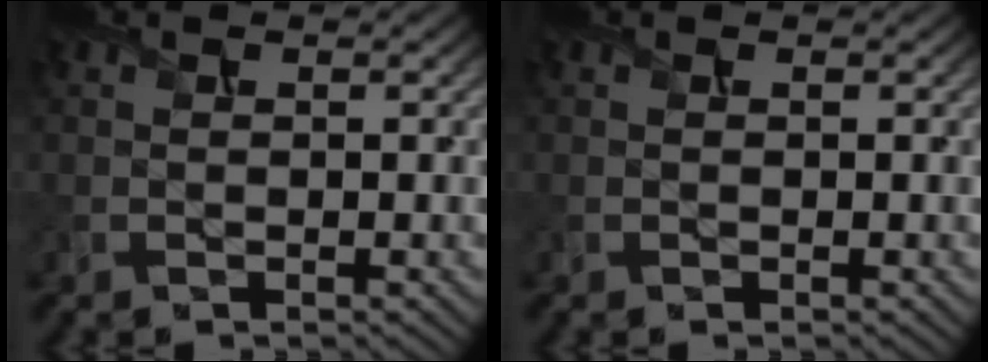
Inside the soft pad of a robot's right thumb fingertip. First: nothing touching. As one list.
[{"total": 0.0}]